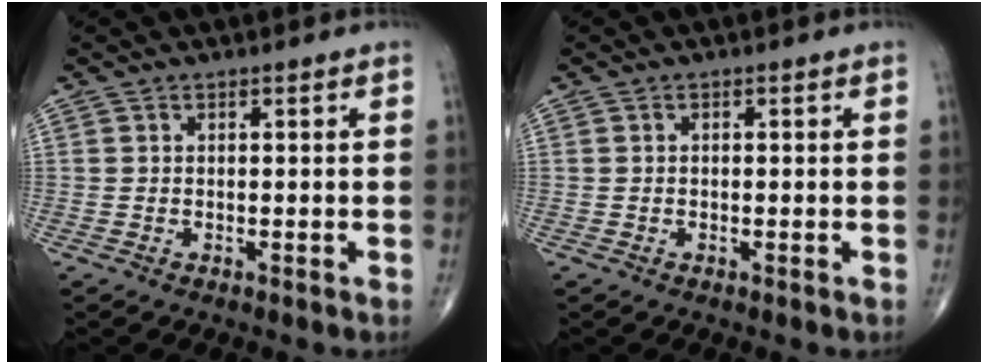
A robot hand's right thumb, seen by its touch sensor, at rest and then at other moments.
{"total": 0.0}